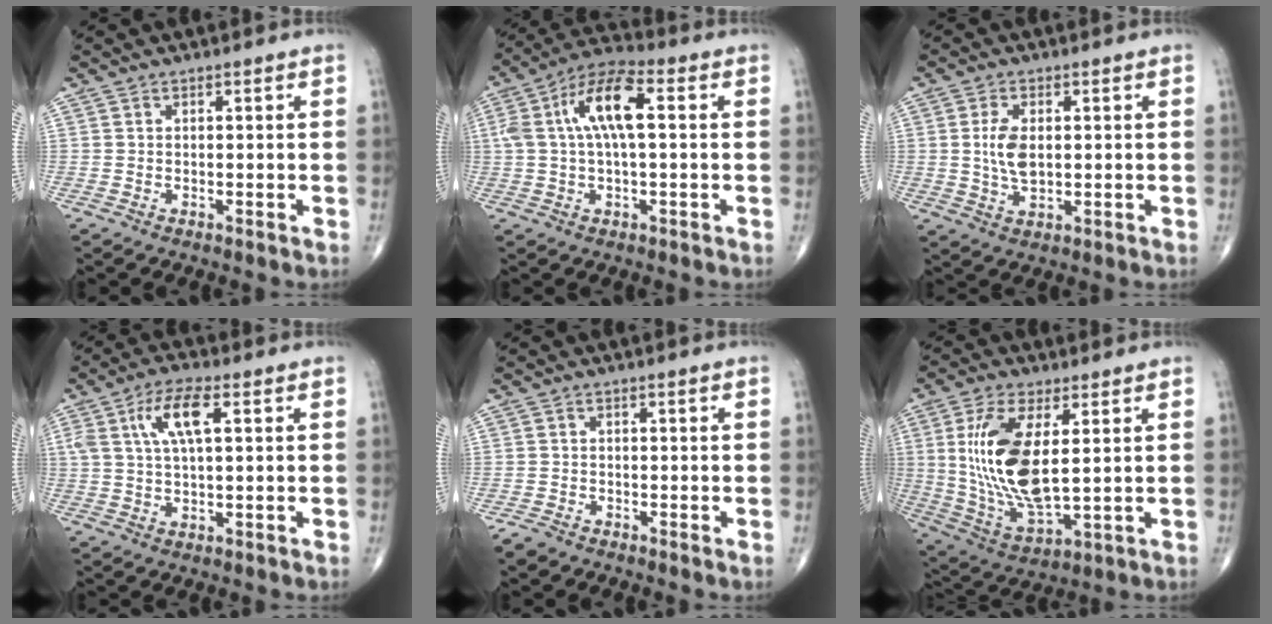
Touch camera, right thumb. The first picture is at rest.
{"total": 12.0, "force": [1.8, 4.7, 10.9], "torque": [-0.224, 0.037, 0.027]}
{"total": 5.8, "force": [0.5, 3.1, 4.8], "torque": [-0.098, -0.005, 0.012]}
{"total": 7.7, "force": [2.2, 2.5, 6.9], "torque": [-0.144, 0.010, 0.043]}
{"total": 2.2, "force": [-1.8, 1.0, 0.6], "torque": [-0.017, -0.001, -0.034]}
{"total": 17.0, "force": [2.7, 7.1, 15.2], "torque": [-0.310, -0.022, 0.064]}